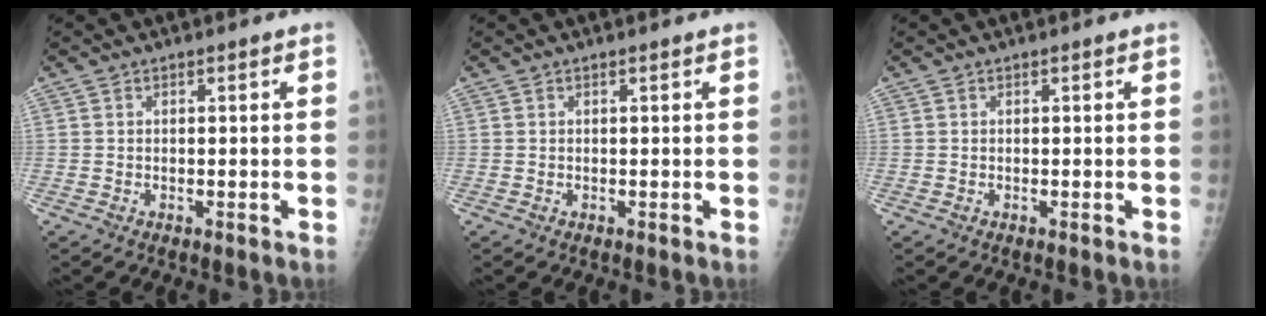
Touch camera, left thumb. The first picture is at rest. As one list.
[{"total": 0.0}, {"total": 0.0}]